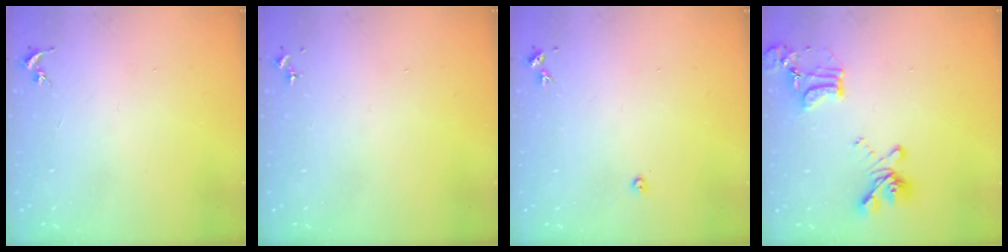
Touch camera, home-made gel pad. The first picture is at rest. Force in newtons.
{"total": 0.0}
{"total": 2.2, "press": 2.2, "slide": 0.3}
{"total": 16.9, "press": 16.8, "slide": 1.2}